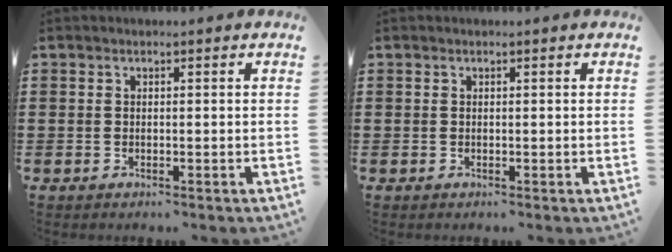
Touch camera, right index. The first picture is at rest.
{"total": 0.0}